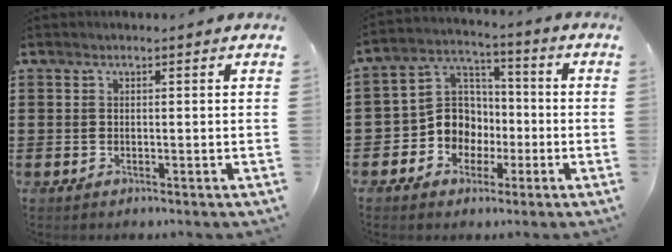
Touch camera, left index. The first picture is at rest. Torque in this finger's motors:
{"motor_torque": [0.42, 0.42, 0.44, 0.10]}